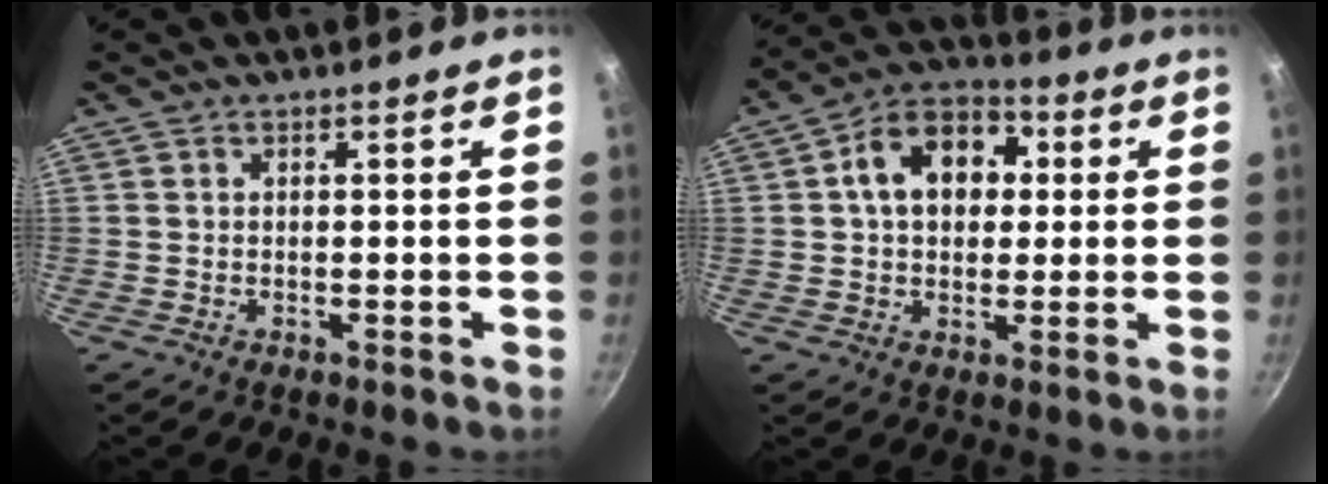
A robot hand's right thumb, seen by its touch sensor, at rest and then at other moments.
{"total": 13.2, "force": [2.5, 9.5, 8.7], "torque": [-0.099, 0.022, 0.024]}